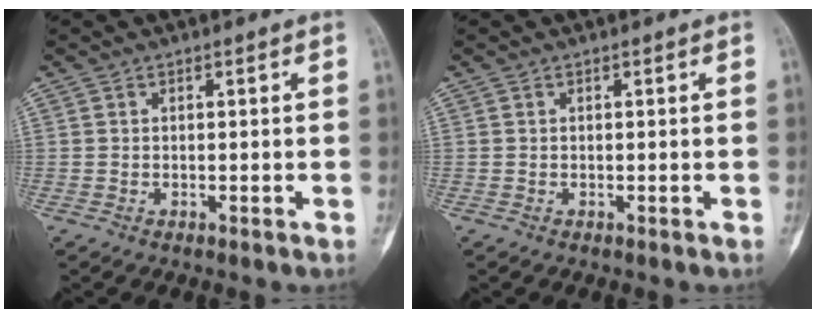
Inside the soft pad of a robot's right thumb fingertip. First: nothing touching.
{"total": 0.0}